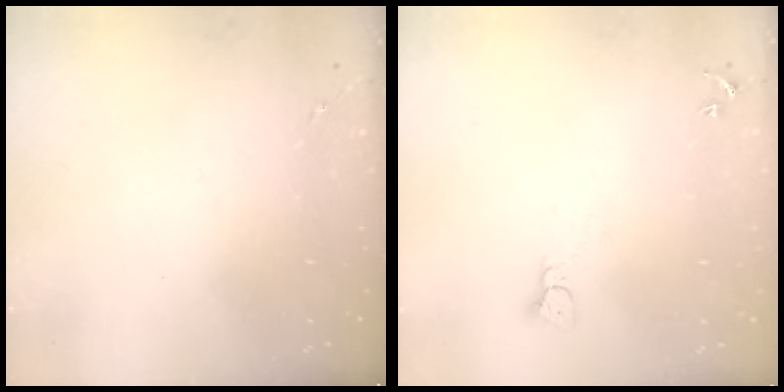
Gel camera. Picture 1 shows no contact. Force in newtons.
{"total": 2.1, "press": 2.1, "slide": 0.2}